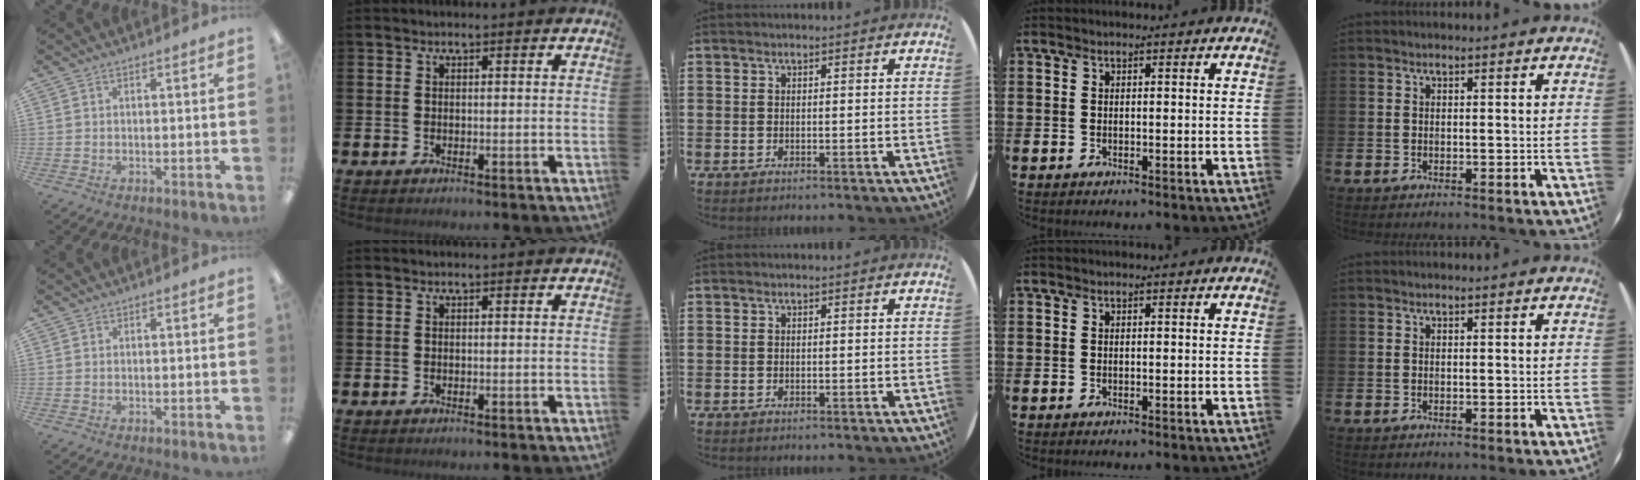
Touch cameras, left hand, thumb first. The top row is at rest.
{}